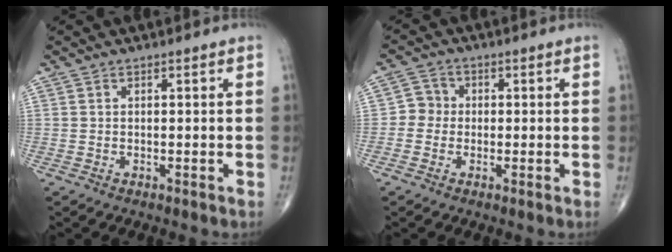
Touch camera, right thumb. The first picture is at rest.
{"total": 3.4, "force": [-0.5, 3.2, 0.9], "torque": [0.006, 0.010, -0.020]}